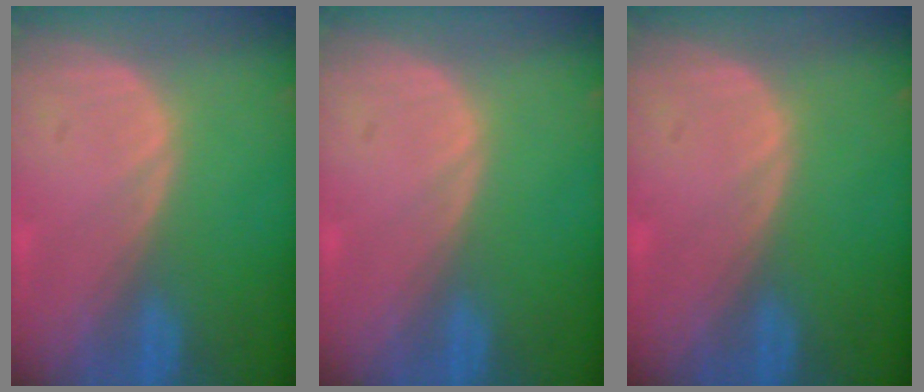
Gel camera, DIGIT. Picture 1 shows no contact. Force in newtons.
{"total": 0.0}
{"total": 0.0}